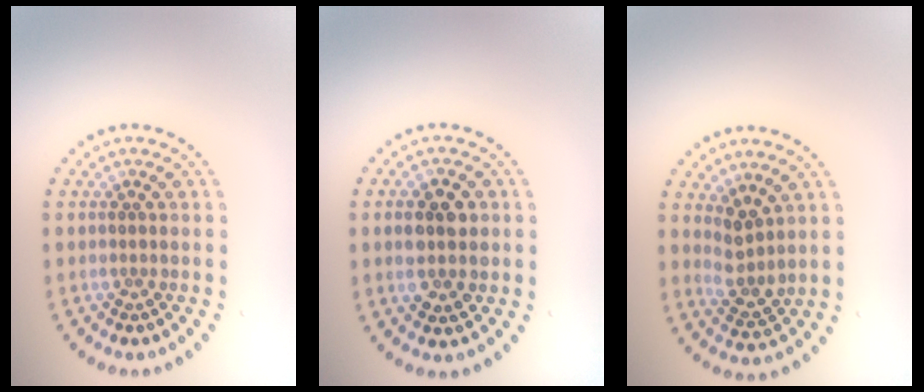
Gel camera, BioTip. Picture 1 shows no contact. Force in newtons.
{"total": 3.6, "press": 3.6, "slide": 0.2}
{"total": 2.6, "press": 2.1, "slide": 1.6}